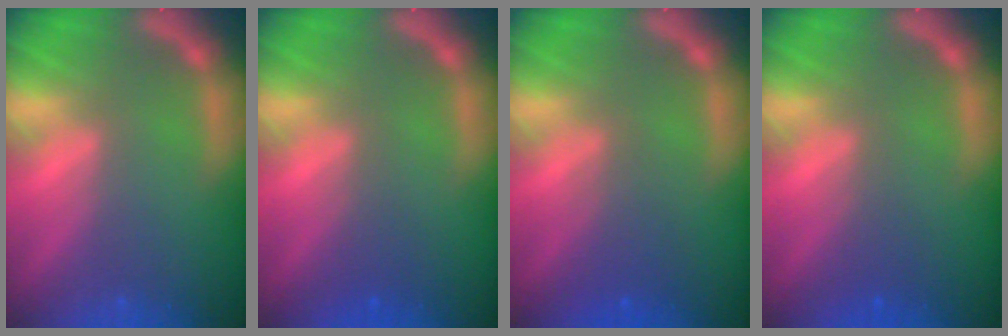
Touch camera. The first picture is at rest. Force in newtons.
{"total": 1.5}
{"total": 2.5}
{"total": 1.5}